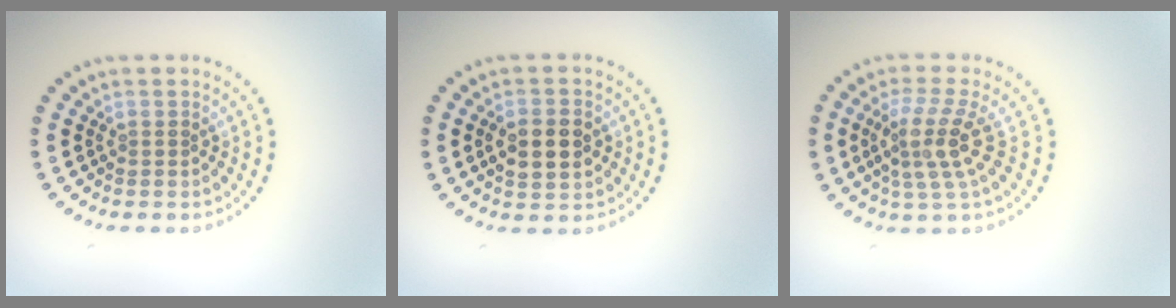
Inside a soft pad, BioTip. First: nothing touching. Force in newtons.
{"total": 4.5, "press": 4.5, "slide": 0.3}
{"total": 3.7, "press": 2.8, "slide": 2.5}